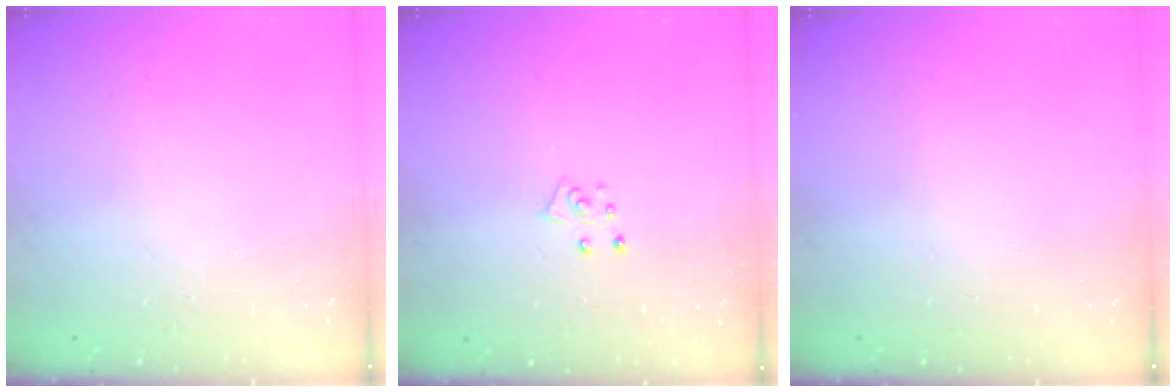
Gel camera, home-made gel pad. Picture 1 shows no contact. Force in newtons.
{"total": 4.8, "press": 4.8, "slide": 0.2}
{"total": 0.0}